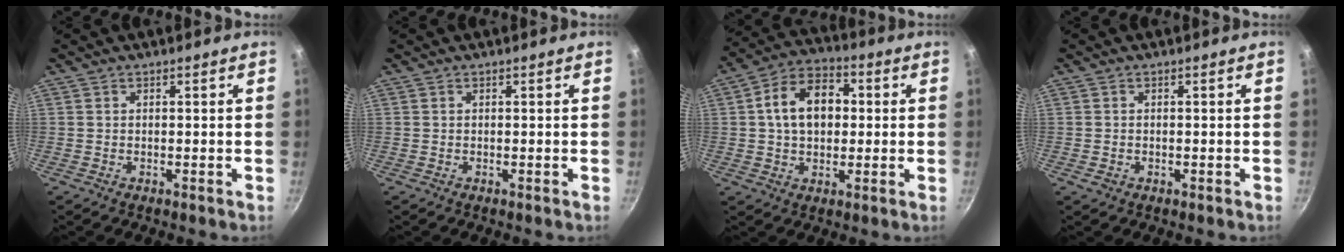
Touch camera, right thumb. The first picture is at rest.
{"total": 0.0}
{"total": 12.4, "force": [1.4, 8.7, 8.7], "torque": [-0.112, 0.025, 0.010]}
{"total": 1.0, "force": [-0.3, 0.8, 0.4], "torque": [-0.008, 0.000, -0.004]}